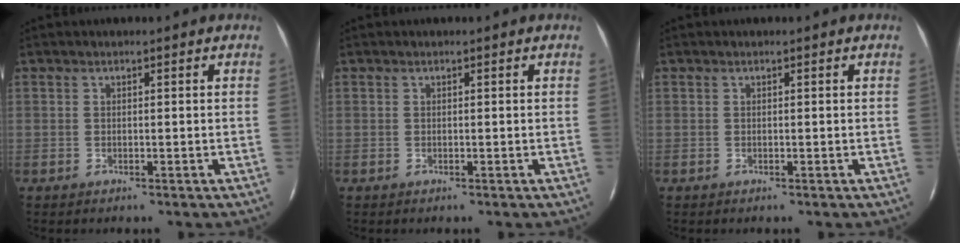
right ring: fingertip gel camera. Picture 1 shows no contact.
{"total": 0.0}
{"total": 0.0}